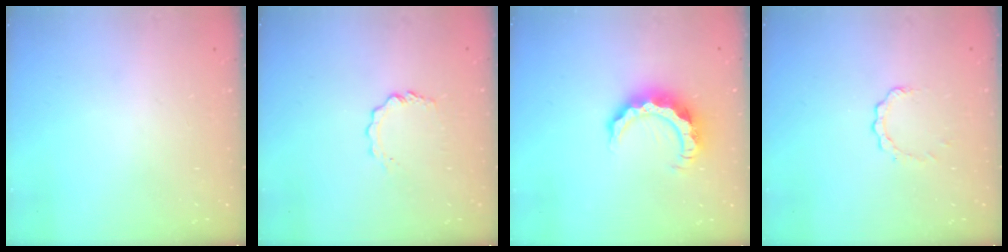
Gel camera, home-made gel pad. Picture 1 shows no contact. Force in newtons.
{"total": 4.0, "press": 4.0, "slide": 0.4}
{"total": 9.3, "press": 9.2, "slide": 1.0}
{"total": 2.7, "press": 2.7, "slide": 0.3}